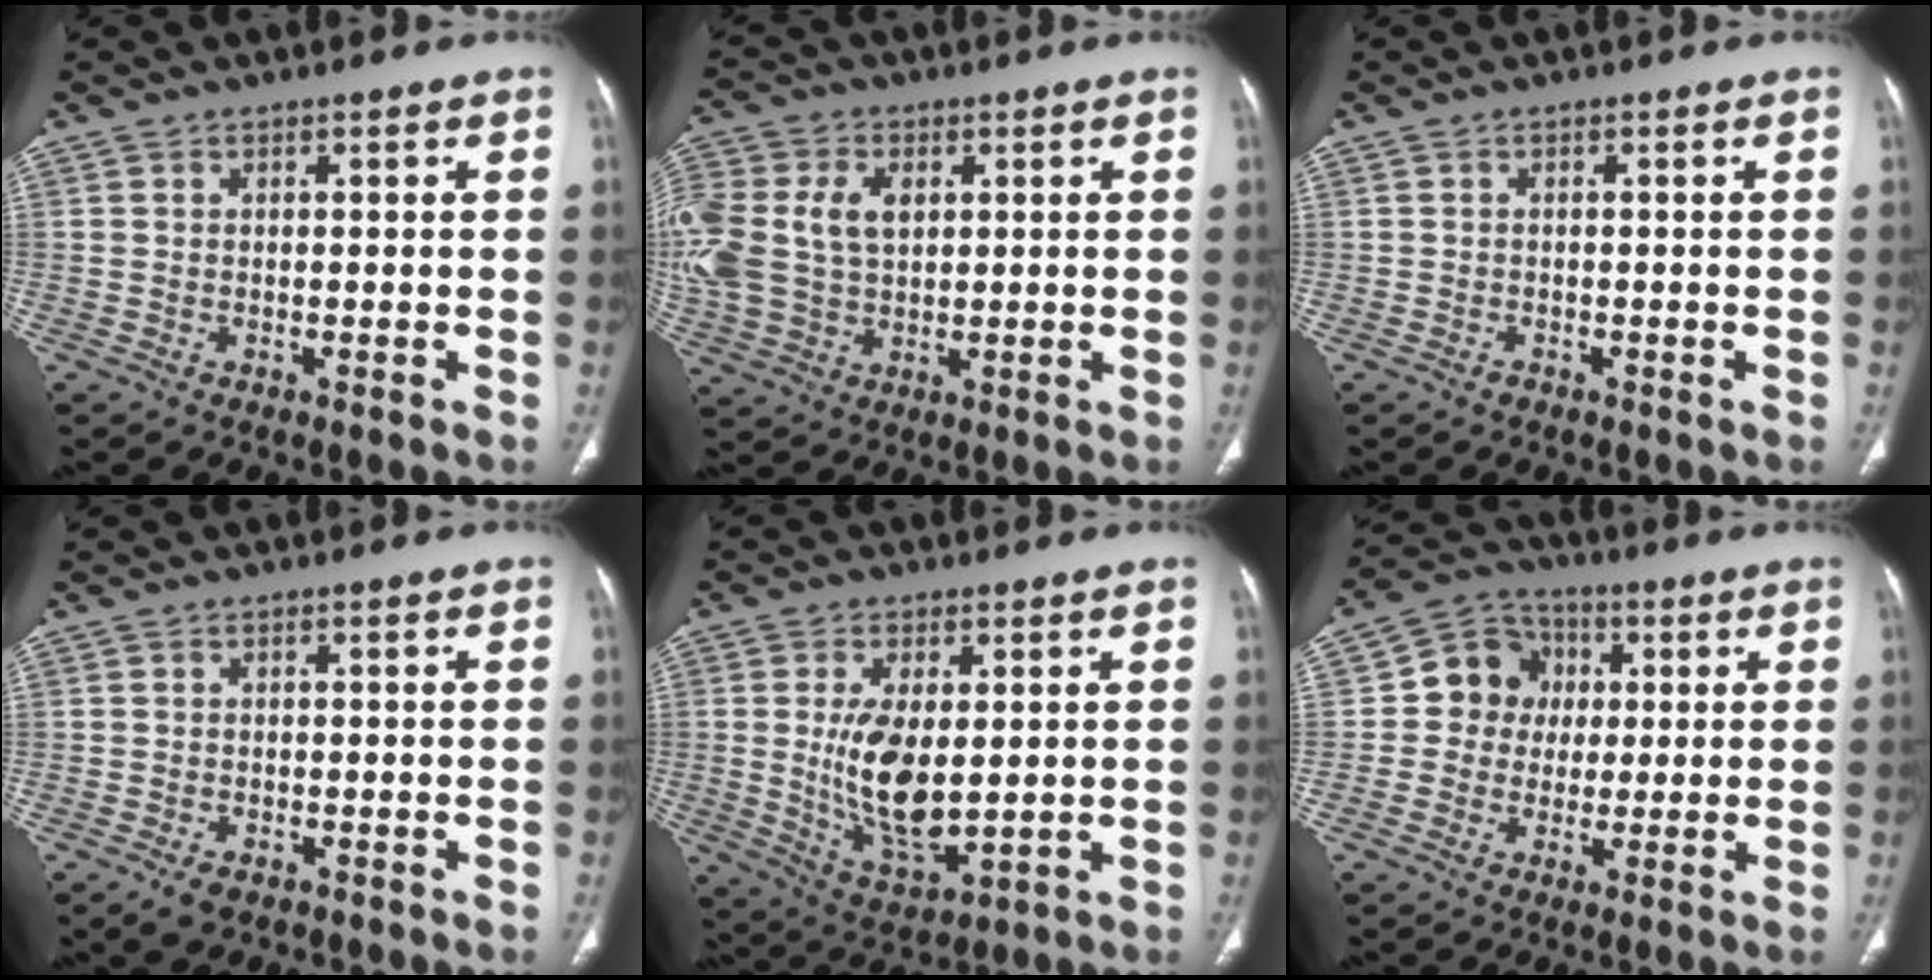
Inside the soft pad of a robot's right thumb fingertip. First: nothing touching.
{"total": 20.0, "force": [3.5, 14.4, 13.4], "torque": [-0.345, 0.024, 0.078]}
{"total": 0.5, "force": [-0.4, 0.3, 0.1], "torque": [-0.003, 0.000, -0.009]}
{"total": 2.8, "force": [-1.6, 1.6, 1.7], "torque": [-0.030, 0.000, -0.020]}
{"total": 12.0, "force": [0.5, 5.8, 10.5], "torque": [-0.183, -0.027, 0.023]}
{"total": 9.2, "force": [1.0, 8.4, 3.5], "torque": [-0.020, 0.014, 0.004]}